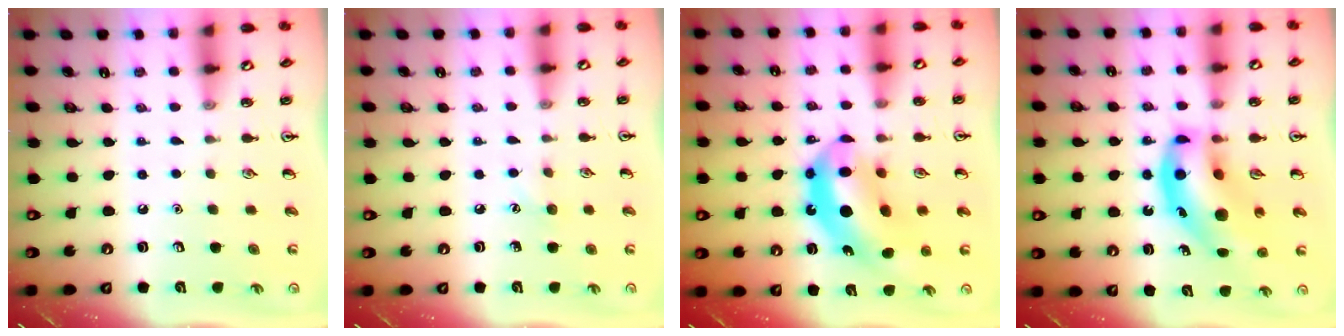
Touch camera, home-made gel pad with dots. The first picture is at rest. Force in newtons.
{"total": 4.4, "press": 4.2, "slide": 1.3}
{"total": 14.0, "press": 13.3, "slide": 4.5}
{"total": 16.2, "press": 15.5, "slide": 4.7}